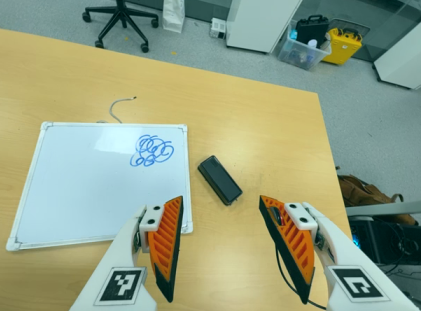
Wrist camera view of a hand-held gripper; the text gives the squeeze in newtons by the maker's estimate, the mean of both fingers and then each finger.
{"total": 0.0}